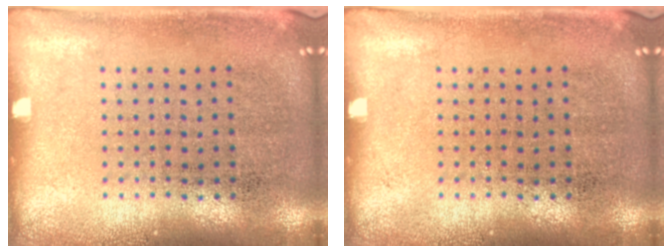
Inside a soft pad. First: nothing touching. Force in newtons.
{"total": 0.0}